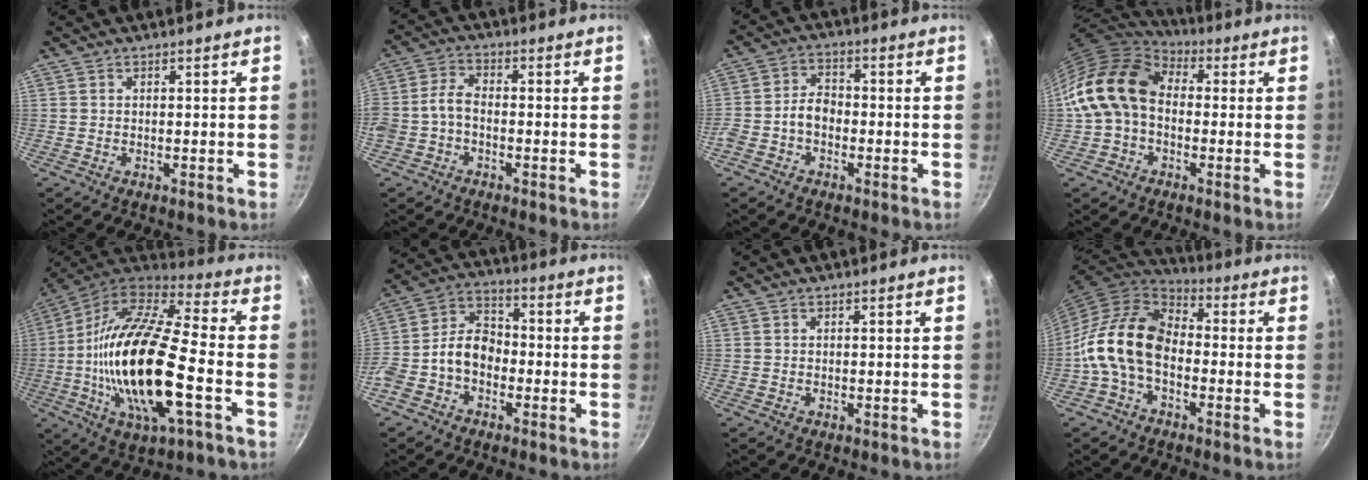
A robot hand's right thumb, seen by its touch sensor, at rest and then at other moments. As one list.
[{"total": 5.3, "force": [-1.8, 3.5, 3.6], "torque": [-0.072, 0.031, -0.046]}, {"total": 5.5, "force": [-2.0, 3.9, 3.4], "torque": [-0.050, 0.031, -0.047]}, {"total": 14.6, "force": [0.2, 10.8, 9.9], "torque": [-0.159, 0.032, -0.014]}, {"total": 26.0, "force": [-5.1, 9.1, 23.8], "torque": [-0.452, 0.014, -0.105]}, {"total": 10.3, "force": [-2.6, 7.4, 6.6], "torque": [-0.093, 0.050, -0.068]}, {"total": 0.0}, {"total": 14.7, "force": [-2.4, 9.8, 10.7], "torque": [-0.177, 0.038, -0.066]}]